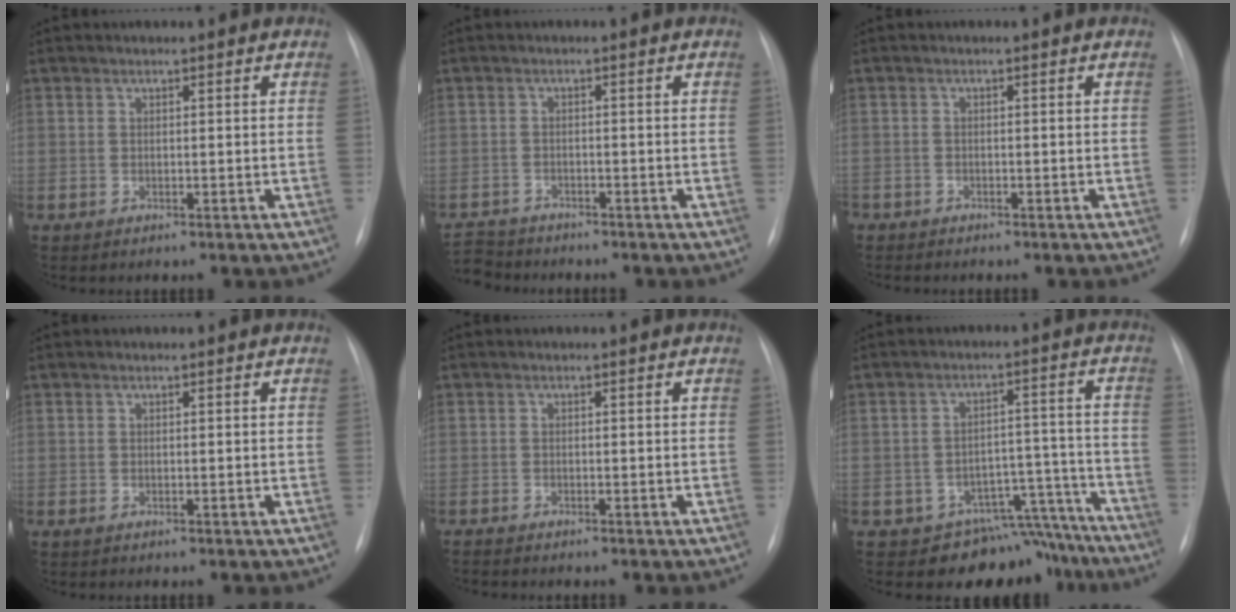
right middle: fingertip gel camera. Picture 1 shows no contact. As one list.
[{"total": 5.0, "force": [-4.7, 1.6, -0.5], "torque": [0.006, -0.006, -0.089]}, {"total": 1.6, "force": [-1.3, 0.8, 0.2], "torque": [-0.008, 0.001, -0.019]}, {"total": 0.0}, {"total": 1.1, "force": [-1.0, -0.4, 0.2], "torque": [-0.006, -0.004, -0.017]}, {"total": 10.8, "force": [-9.5, 5.2, 0.0], "torque": [0.040, 0.070, -0.121]}]